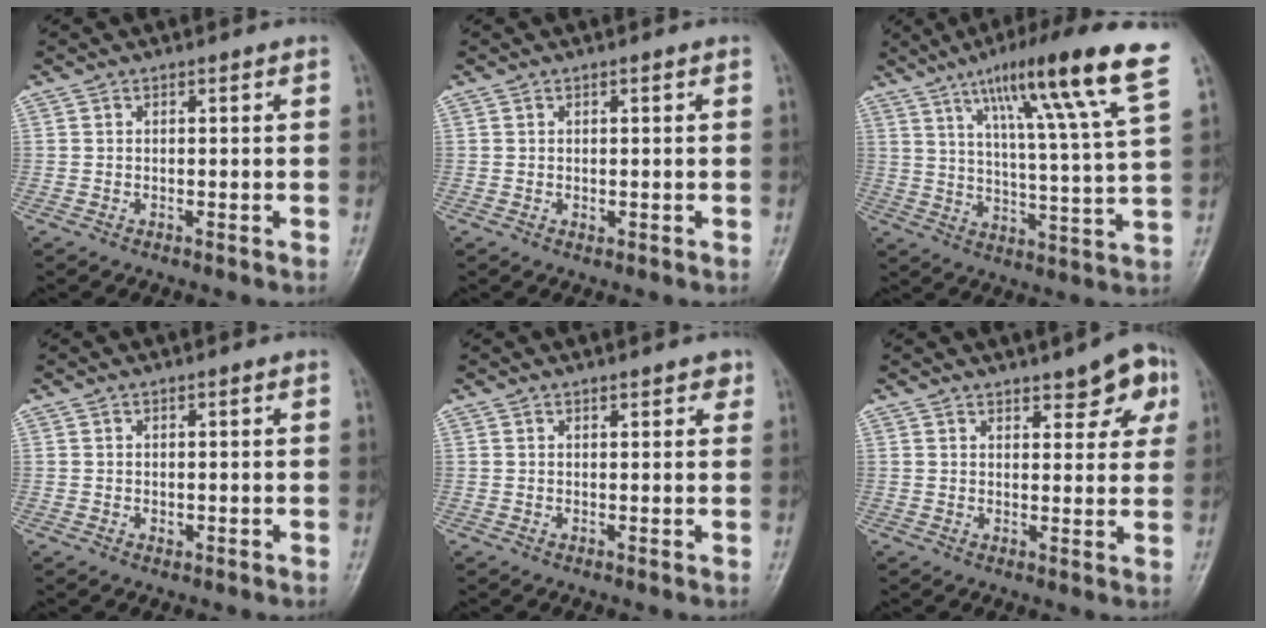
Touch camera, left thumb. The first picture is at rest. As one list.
[{"total": 0.7, "force": [0.0, 0.5, 0.5], "torque": [-0.006, -0.001, 0.002]}, {"total": 19.3, "force": [11.1, 1.2, 15.7], "torque": [-0.231, -0.040, 0.163]}, {"total": 0.8, "force": [-0.1, 0.6, 0.6], "torque": [-0.005, 0.000, 0.001]}, {"total": 2.2, "force": [1.5, 1.0, 1.2], "torque": [-0.002, -0.005, 0.016]}, {"total": 7.4, "force": [4.0, 3.2, 5.3], "torque": [-0.034, -0.015, 0.046]}]